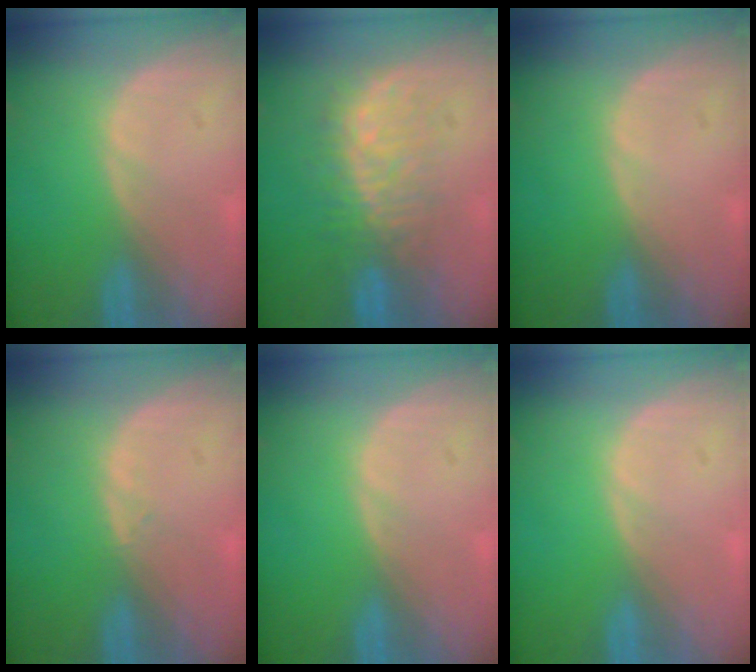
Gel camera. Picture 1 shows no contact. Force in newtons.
{"total": 8.4, "press": 8.4, "slide": 0.3}
{"total": 0.0}
{"total": 0.6, "press": 0.5, "slide": 0.4}
{"total": 0.0}
{"total": 0.0}